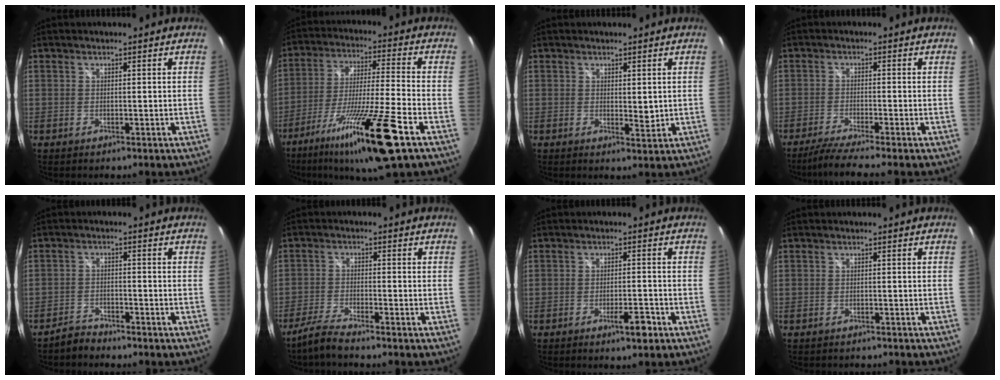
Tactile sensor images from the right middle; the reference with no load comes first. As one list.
[{"total": 18.2, "force": [-11.0, -0.2, 14.5], "torque": [-0.284, -0.043, -0.192]}, {"total": 2.0, "force": [0.6, 1.0, 1.7], "torque": [-0.023, -0.003, 0.009]}, {"total": 6.4, "force": [-5.4, -1.3, 3.1], "torque": [-0.076, -0.018, -0.095]}, {"total": 3.5, "force": [-3.3, 0.9, 0.5], "torque": [-0.022, 0.001, -0.061]}, {"total": 5.0, "force": [-4.3, 0.2, 2.4], "torque": [-0.067, -0.009, -0.087]}, {"total": 3.6, "force": [-2.2, 0.8, 2.6], "torque": [-0.048, -0.004, -0.033]}, {"total": 2.4, "force": [-2.2, 0.7, 0.6], "torque": [-0.014, -0.012, -0.030]}]